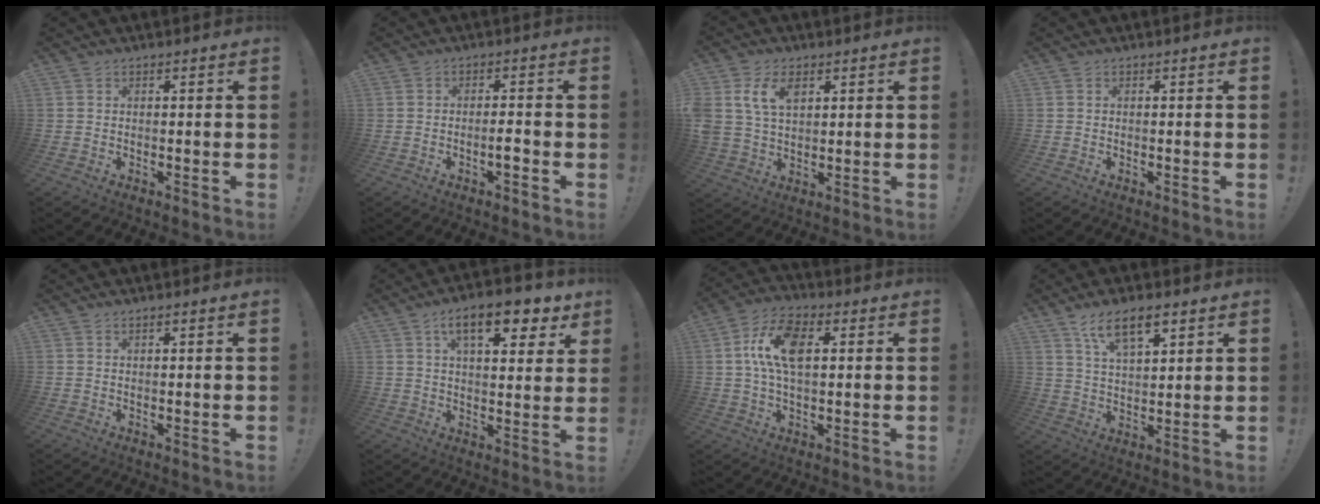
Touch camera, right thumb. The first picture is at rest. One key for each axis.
{"total": 2.9, "fx": -1.6, "fy": 0.6, "fz": 2.4, "tx": -0.034, "ty": 0.005, "tz": -0.027}
{"total": 9.4, "fx": 4.2, "fy": 6.1, "fz": 5.8, "tx": -0.122, "ty": -0.005, "tz": 0.079}
{"total": 0.0}
{"total": 1.0, "fx": 0.7, "fy": -0.2, "fz": 0.7, "tx": -0.006, "ty": -0.003, "tz": 0.010}
{"total": 13.7, "fx": 7.1, "fy": 5.3, "fz": 10.4, "tx": -0.146, "ty": -0.029, "tz": 0.114}
{"total": 13.3, "fx": 2.7, "fy": 7.3, "fz": 10.8, "tx": -0.189, "ty": 0.006, "tz": 0.049}
{"total": 9.6, "fx": 6.0, "fy": 3.8, "fz": 6.5, "tx": -0.106, "ty": -0.022, "tz": 0.107}